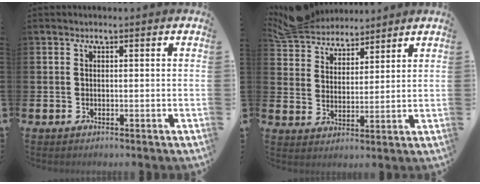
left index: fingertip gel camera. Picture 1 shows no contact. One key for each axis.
{"total": 6.2, "fx": 6.0, "fy": 1.6, "fz": 0.2, "tx": -0.034, "ty": -0.029, "tz": 0.112}